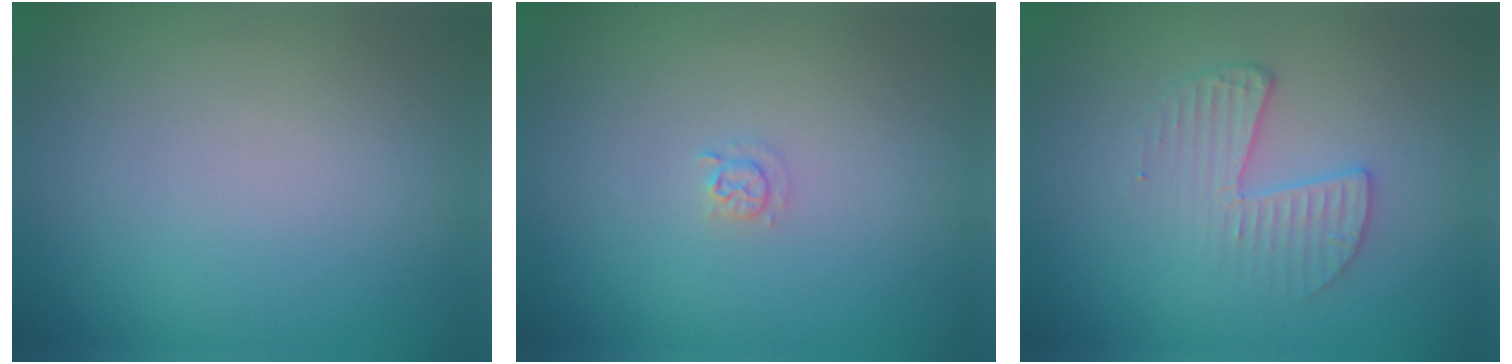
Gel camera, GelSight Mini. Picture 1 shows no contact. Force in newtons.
{"total": 0.9, "press": 0.9, "slide": 0.1}
{"total": 2.7, "press": 2.7, "slide": 0.3}